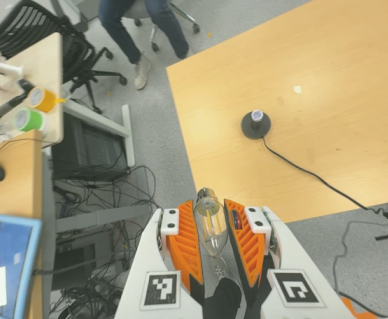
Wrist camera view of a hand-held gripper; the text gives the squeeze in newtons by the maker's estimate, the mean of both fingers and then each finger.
{"total": 11.1, "left": 11.4, "right": 10.9}